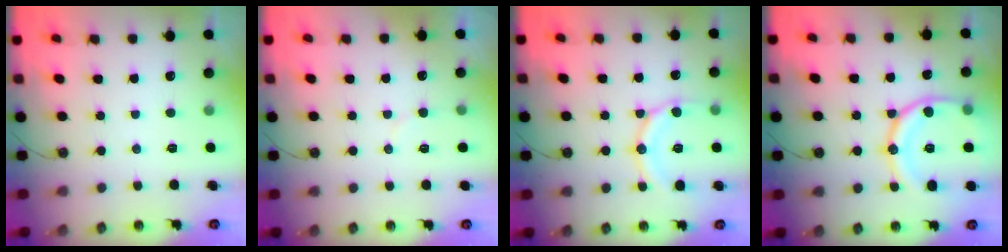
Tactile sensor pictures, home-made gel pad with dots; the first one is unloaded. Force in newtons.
{"total": 3.6, "press": 3.6, "slide": 0.3}
{"total": 12.0, "press": 12.0, "slide": 1.1}
{"total": 16.9, "press": 16.8, "slide": 1.8}